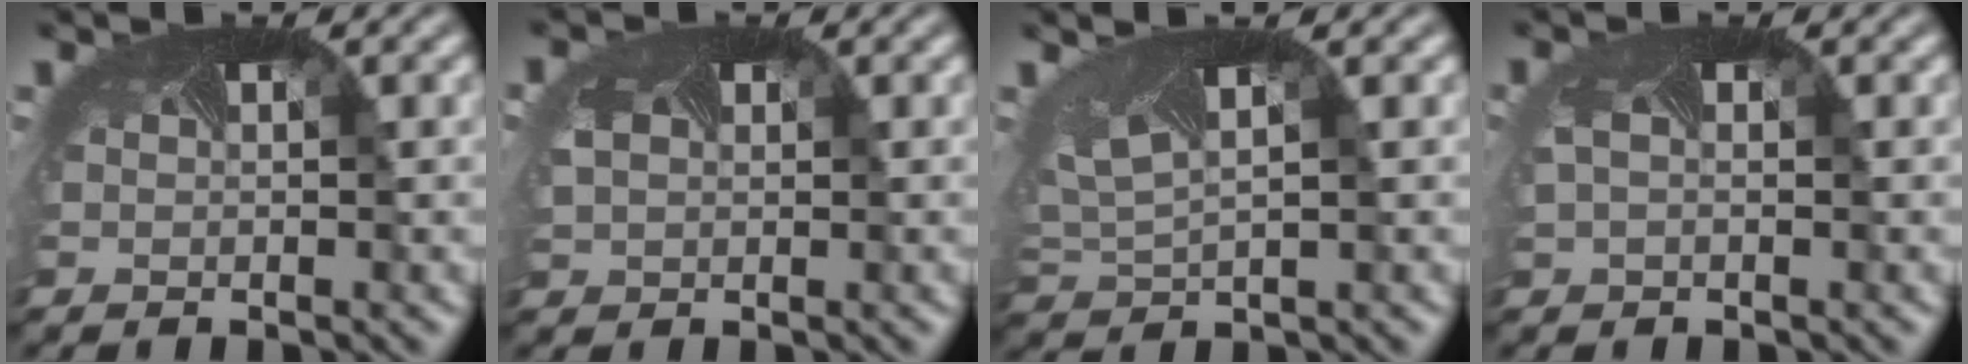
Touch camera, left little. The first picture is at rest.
{"total": 1.5, "force": [0.0, 1.4, 0.6], "torque": [-0.036, -0.014, 0.012]}
{"total": 3.9, "force": [1.7, 1.9, 3.0], "torque": [-0.071, 0.007, 0.049]}
{"total": 1.2, "force": [-0.2, 0.9, 0.8], "torque": [-0.036, -0.002, 0.014]}